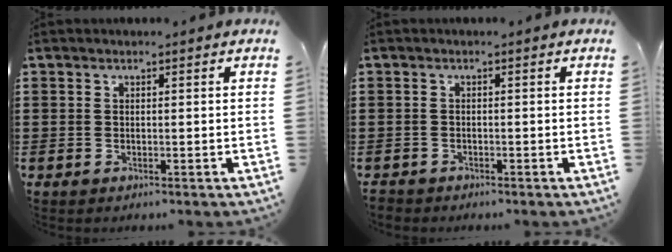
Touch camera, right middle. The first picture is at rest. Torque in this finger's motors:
{"motor_torque": [-0.11, 0.92, -0.08, 0.00]}